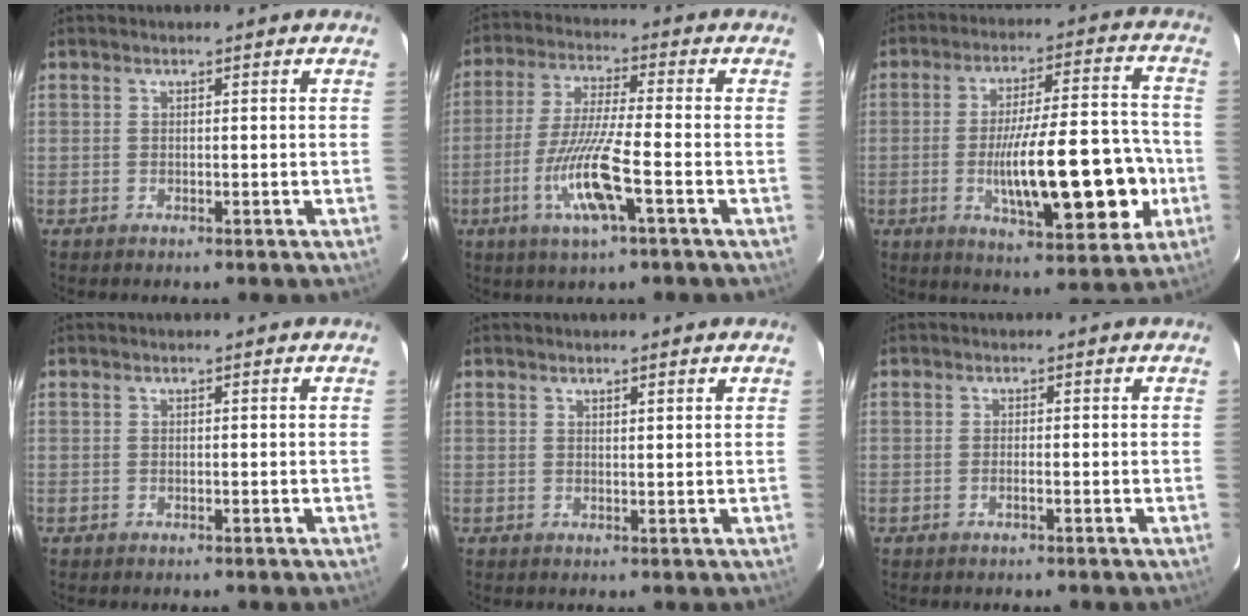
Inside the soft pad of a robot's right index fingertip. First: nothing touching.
{"total": 11.0, "force": [-3.9, 0.4, 10.2], "torque": [-0.206, -0.014, -0.076]}
{"total": 18.3, "force": [-4.1, 4.0, 17.4], "torque": [-0.281, 0.008, -0.054]}
{"total": 0.0}
{"total": 1.5, "force": [1.2, 0.0, 0.9], "torque": [-0.017, 0.004, 0.020]}
{"total": 0.8, "force": [-0.3, 0.0, 0.7], "torque": [-0.017, 0.000, -0.006]}